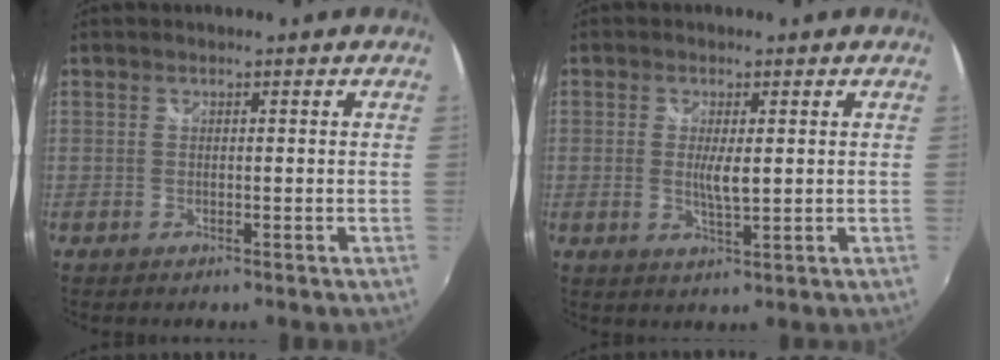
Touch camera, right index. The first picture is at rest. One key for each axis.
{"total": 3.8, "fx": 0.3, "fy": 1.2, "fz": 3.6, "tx": -0.066, "ty": -0.007, "tz": 0.004}